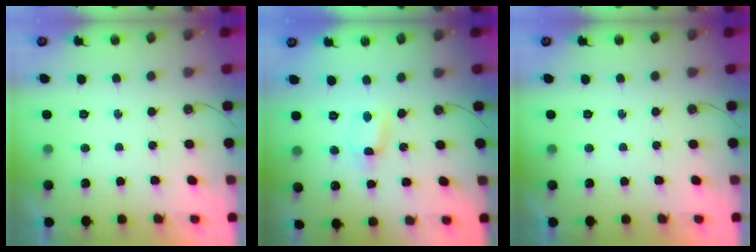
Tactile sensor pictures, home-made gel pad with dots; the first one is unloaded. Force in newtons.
{"total": 0.6, "press": 0.3, "slide": 0.6}
{"total": 0.0}